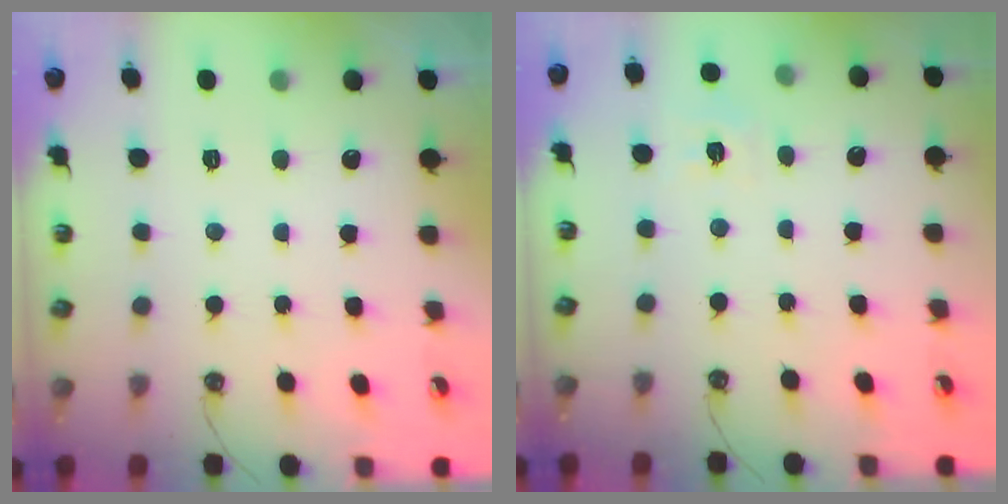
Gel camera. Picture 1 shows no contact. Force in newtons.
{"total": 6.3, "press": 6.3, "slide": 0.7}